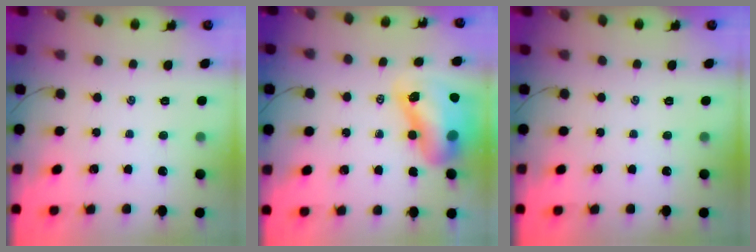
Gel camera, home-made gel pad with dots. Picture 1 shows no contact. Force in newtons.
{"total": 13.3, "press": 12.8, "slide": 3.6}
{"total": 0.0}